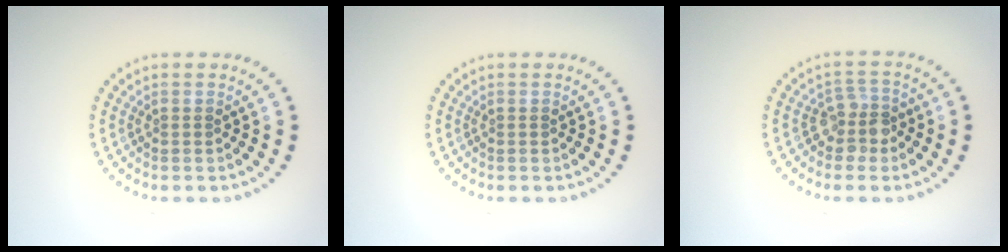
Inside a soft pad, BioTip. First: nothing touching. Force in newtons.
{"total": 0.0}
{"total": 2.5, "press": 2.0, "slide": 1.5}